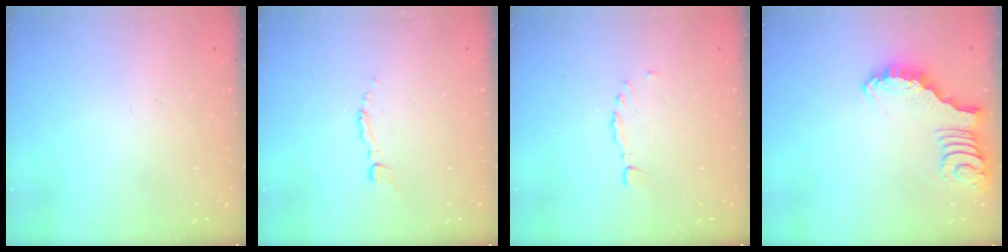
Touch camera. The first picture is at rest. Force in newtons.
{"total": 2.7, "press": 2.7, "slide": 0.2}
{"total": 0.6, "press": 0.5, "slide": 0.3}
{"total": 2.1, "press": 2.1, "slide": 0.4}